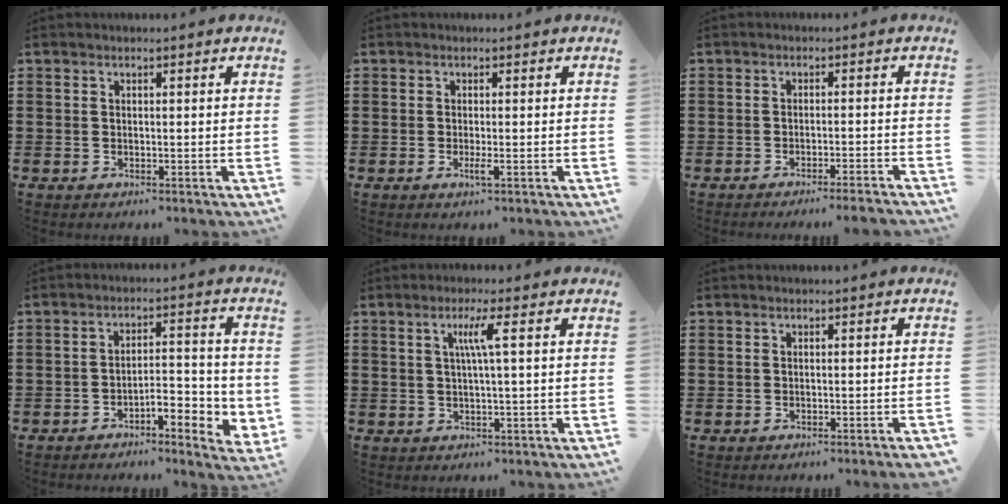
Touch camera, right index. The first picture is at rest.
{"total": 1.5, "force": [-0.6, 0.0, 1.4], "torque": [-0.029, -0.005, -0.012]}
{"total": 2.1, "force": [-1.9, -0.6, 0.9], "torque": [-0.015, -0.003, -0.035]}
{"total": 4.6, "force": [-2.6, 1.5, 3.4], "torque": [-0.059, 0.010, -0.051]}
{"total": 3.9, "force": [0.8, -0.3, 3.8], "torque": [-0.074, 0.000, 0.008]}
{"total": 0.9, "force": [-0.7, -0.2, 0.7], "torque": [-0.011, -0.004, -0.013]}